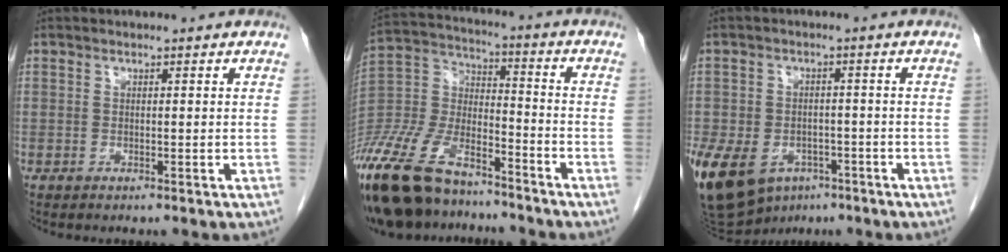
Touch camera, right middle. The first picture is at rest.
{"total": 21.2, "force": [-16.8, 7.5, 10.5], "torque": [-0.261, -0.012, -0.314]}
{"total": 19.5, "force": [-9.5, 13.8, 10.0], "torque": [-0.283, -0.017, -0.139]}